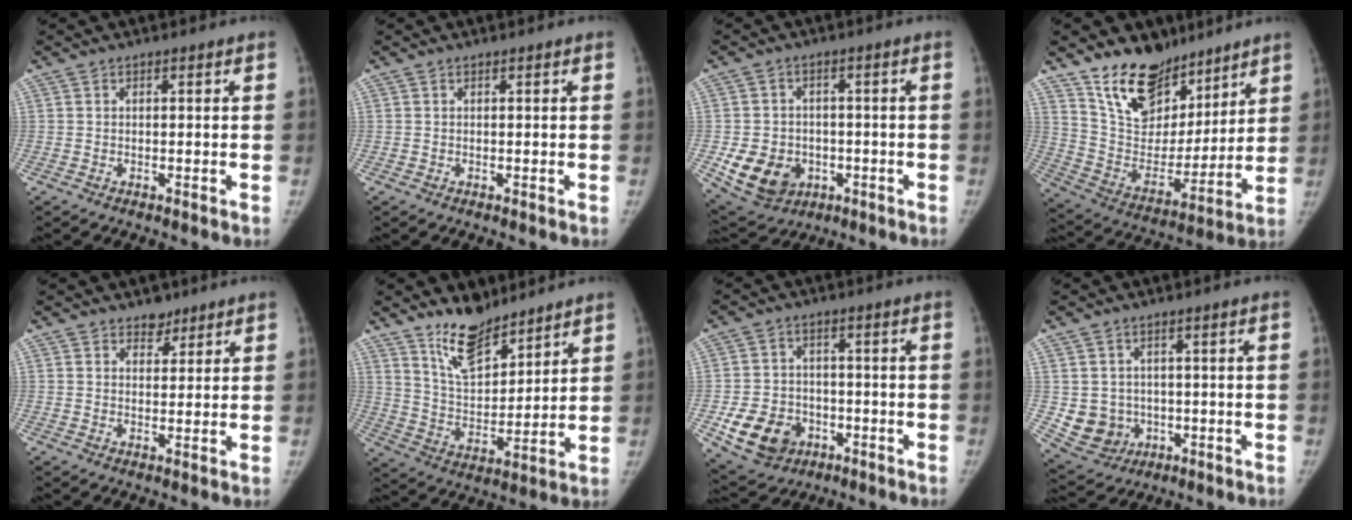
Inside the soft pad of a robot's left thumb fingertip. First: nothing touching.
{"total": 0.0}
{"total": 10.8, "force": [-2.9, 9.0, 5.4], "torque": [-0.076, 0.007, -0.032]}
{"total": 18.1, "force": [13.4, 10.2, 6.7], "torque": [-0.059, -0.089, 0.240]}
{"total": 3.1, "force": [2.3, 1.9, 0.7], "torque": [0.012, -0.015, 0.032]}
{"total": 10.6, "force": [8.5, 4.1, 4.9], "torque": [-0.063, -0.070, 0.165]}
{"total": 11.2, "force": [-4.0, 9.0, 5.3], "torque": [-0.076, 0.015, -0.056]}
{"total": 7.5, "force": [-0.6, 7.0, 2.5], "torque": [-0.015, 0.004, 0.008]}